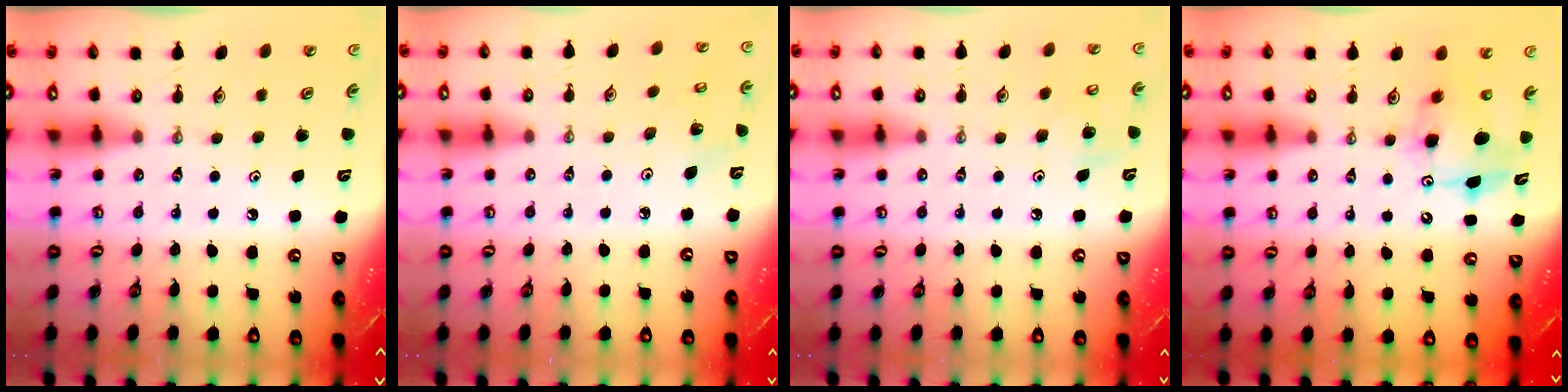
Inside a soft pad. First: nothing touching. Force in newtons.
{"total": 4.5, "press": 4.5, "slide": 0.4}
{"total": 8.3, "press": 8.2, "slide": 0.7}
{"total": 8.7, "press": 8.6, "slide": 1.7}